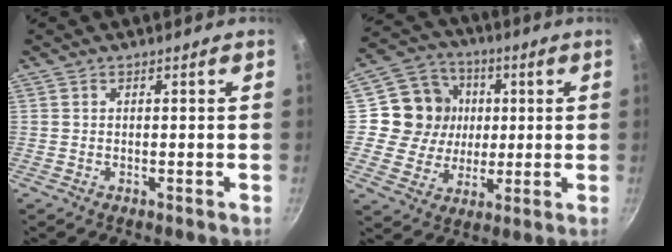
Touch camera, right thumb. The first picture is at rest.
{"total": 13.0, "force": [1.7, 12.2, 4.1], "torque": [-0.046, 0.011, 0.021]}